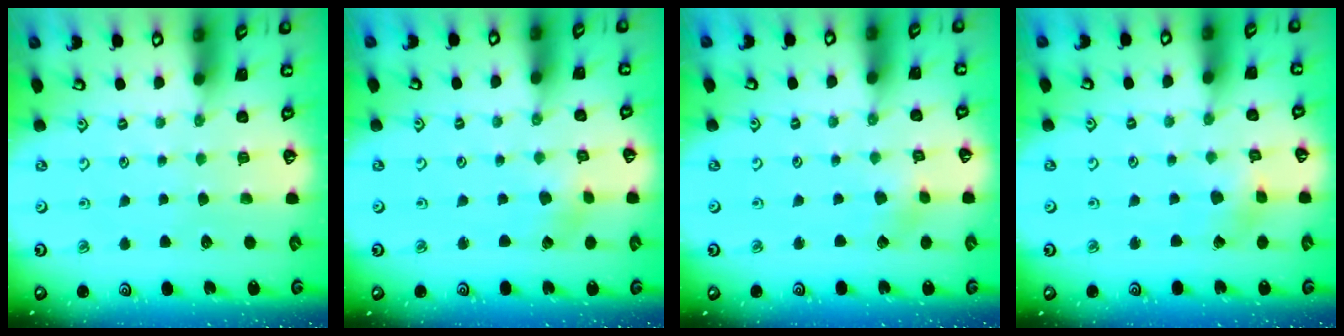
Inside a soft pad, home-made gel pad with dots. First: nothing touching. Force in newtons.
{"total": 1.7, "press": 1.7, "slide": 0.2}
{"total": 2.8, "press": 2.8, "slide": 0.1}
{"total": 2.7, "press": 2.7, "slide": 0.2}